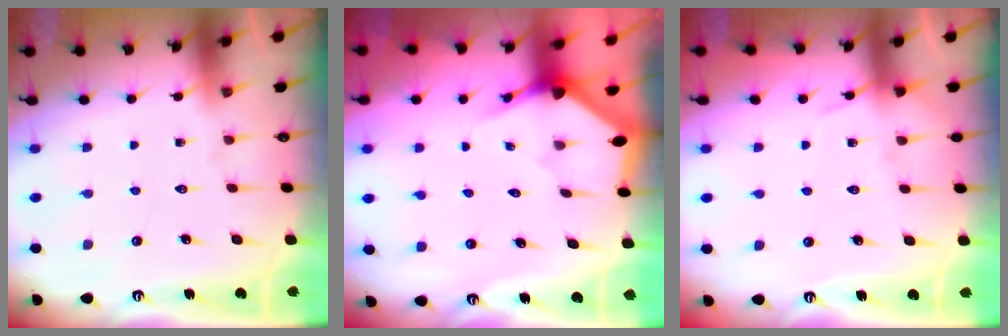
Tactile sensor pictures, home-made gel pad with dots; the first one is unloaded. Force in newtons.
{"total": 2.9, "press": 2.9, "slide": 0.2}
{"total": 4.9, "press": 4.9, "slide": 0.6}